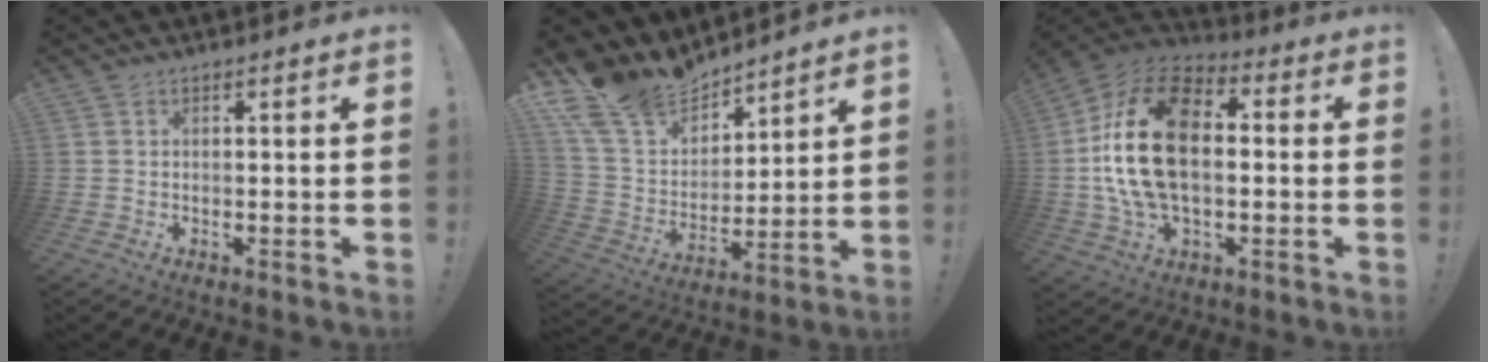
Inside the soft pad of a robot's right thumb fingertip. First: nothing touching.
{"total": 14.9, "force": [12.7, 7.0, 3.1], "torque": [-0.081, -0.100, 0.243]}
{"total": 23.5, "force": [0.6, 14.4, 18.6], "torque": [-0.350, 0.021, 0.012]}